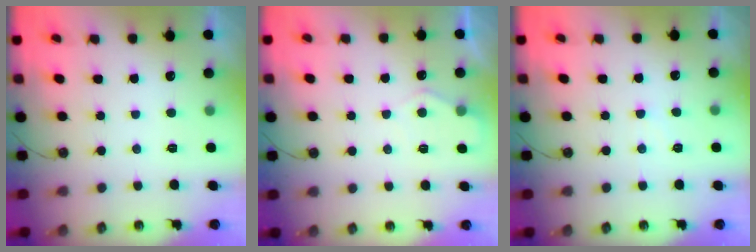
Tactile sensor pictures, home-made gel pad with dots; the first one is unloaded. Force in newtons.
{"total": 4.5, "press": 4.4, "slide": 0.6}
{"total": 3.9, "press": 3.8, "slide": 0.5}